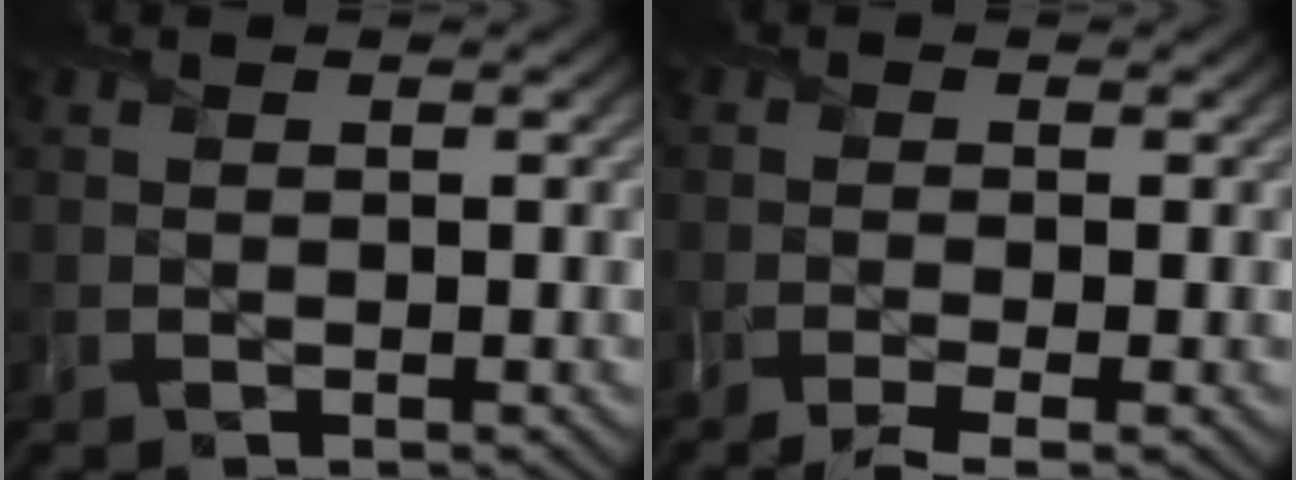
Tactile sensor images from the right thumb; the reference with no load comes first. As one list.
[{"total": 2.4, "force": [-1.7, 0.3, 1.7], "torque": [-0.022, -0.002, -0.044]}]